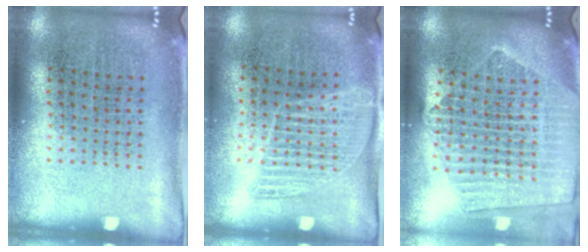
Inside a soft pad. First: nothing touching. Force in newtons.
{"total": 1.1, "press": 1.0, "slide": 0.5}
{"total": 2.3, "press": 2.0, "slide": 1.1}